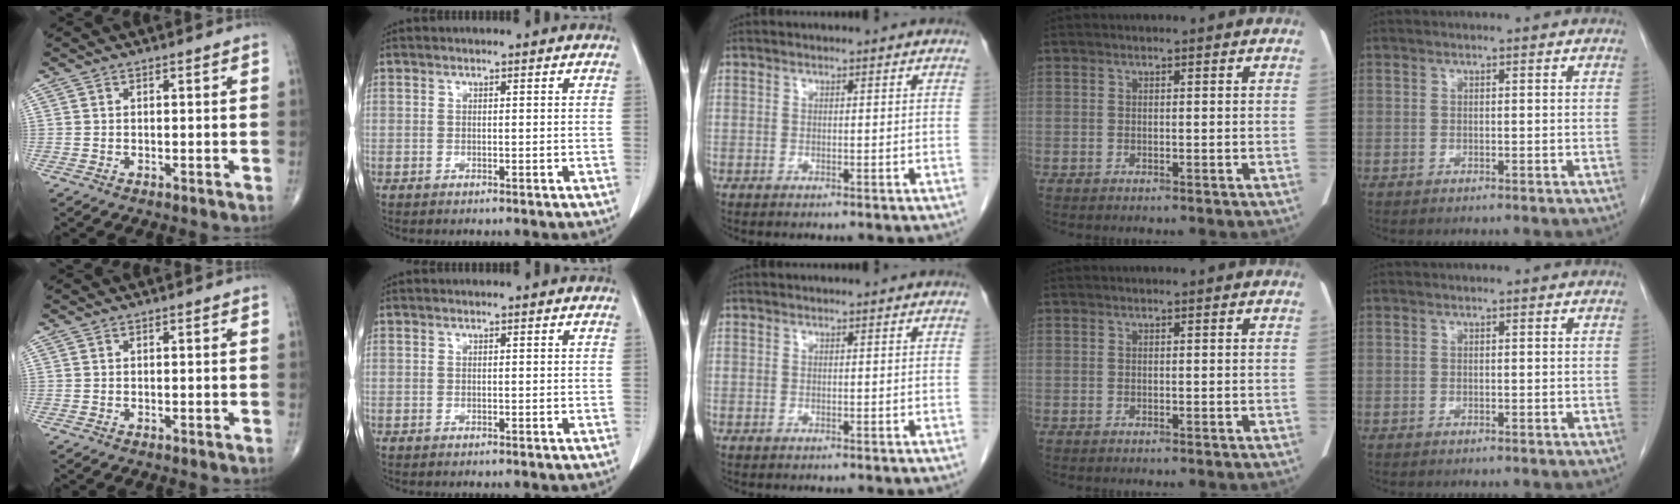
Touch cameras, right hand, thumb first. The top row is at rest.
{}